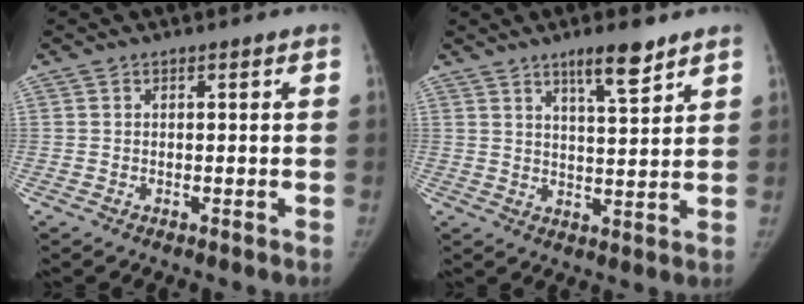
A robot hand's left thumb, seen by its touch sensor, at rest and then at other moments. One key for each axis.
{"total": 7.2, "fx": 5.1, "fy": 1.3, "fz": 5.0, "tx": -0.065, "ty": -0.035, "tz": 0.083}